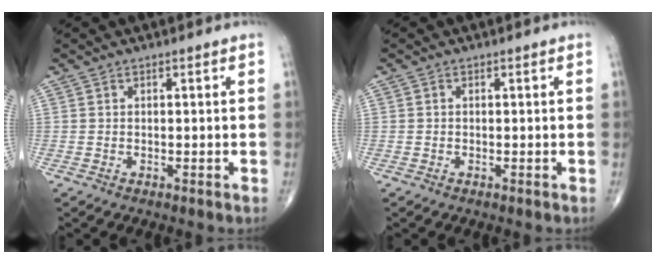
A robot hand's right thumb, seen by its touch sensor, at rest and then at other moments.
{"total": 0.0}